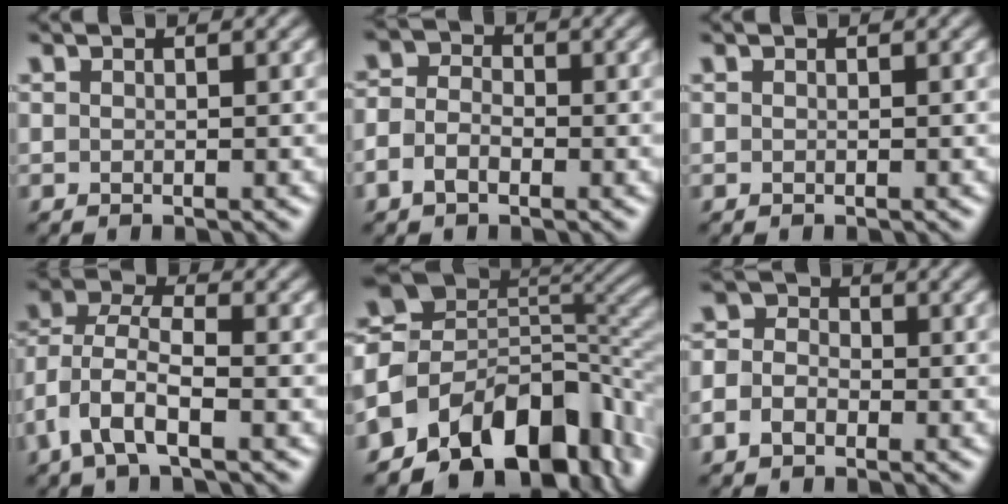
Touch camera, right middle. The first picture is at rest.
{"total": 3.1, "force": [-1.1, 2.3, 1.8], "torque": [-0.023, 0.005, -0.029]}
{"total": 0.0}
{"total": 6.0, "force": [-2.6, 2.8, 4.6], "torque": [-0.109, 0.008, -0.061]}
{"total": 13.4, "force": [-6.4, 8.9, 7.6], "torque": [-0.130, 0.004, -0.112]}
{"total": 3.6, "force": [-0.9, 3.0, 1.8], "torque": [-0.019, 0.012, -0.033]}